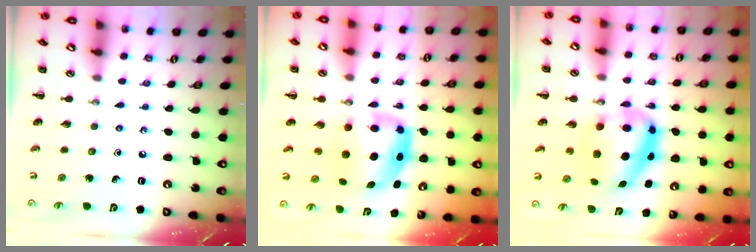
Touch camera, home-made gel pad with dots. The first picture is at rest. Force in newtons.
{"total": 6.1, "press": 5.9, "slide": 1.2}
{"total": 9.9, "press": 9.6, "slide": 2.4}